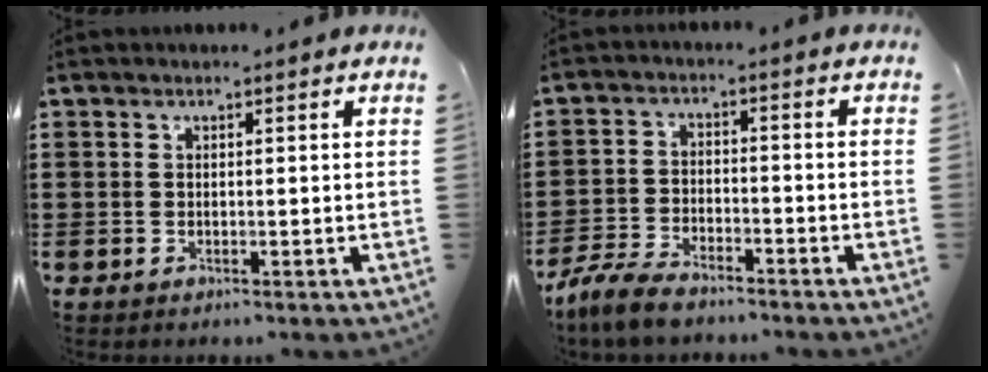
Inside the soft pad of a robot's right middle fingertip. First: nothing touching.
{"total": 5.6, "force": [-5.0, 1.4, 2.1], "torque": [-0.061, 0.001, -0.103]}